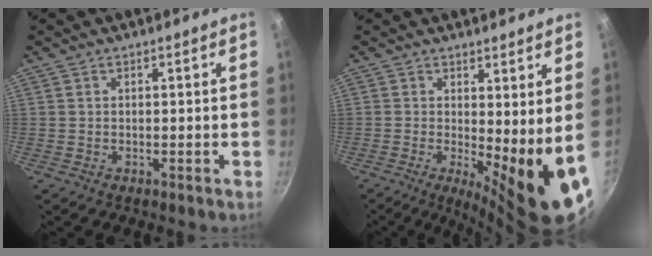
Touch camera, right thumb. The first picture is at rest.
{"total": 10.2, "force": [-0.7, 2.1, 9.9], "torque": [-0.119, -0.016, -0.006]}